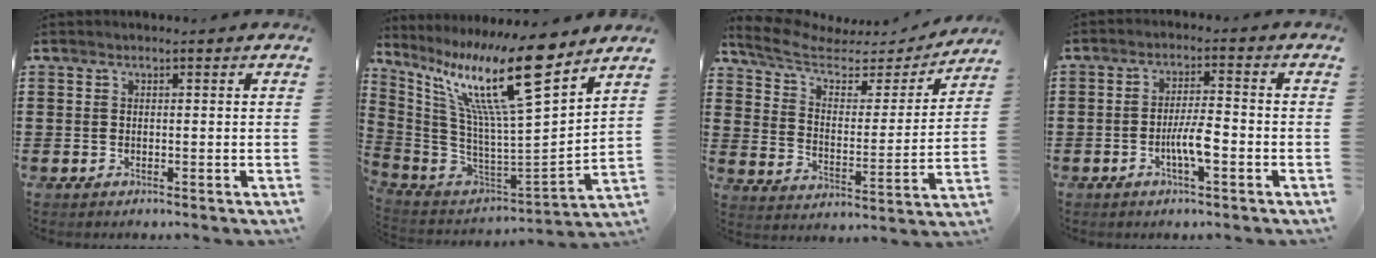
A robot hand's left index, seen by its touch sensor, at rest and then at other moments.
{"total": 17.3, "force": [11.7, 1.5, 12.6], "torque": [-0.276, -0.080, 0.185]}
{"total": 6.5, "force": [5.1, 2.7, 3.0], "torque": [-0.085, -0.025, 0.086]}
{"total": 5.2, "force": [-1.8, 1.1, 4.7], "torque": [-0.094, 0.002, -0.037]}